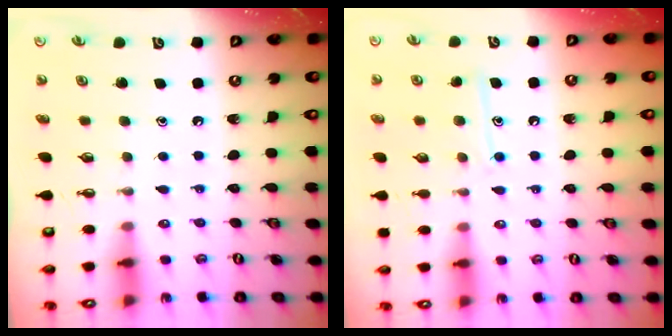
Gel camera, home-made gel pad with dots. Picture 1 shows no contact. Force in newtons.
{"total": 9.8, "press": 9.8, "slide": 0.7}